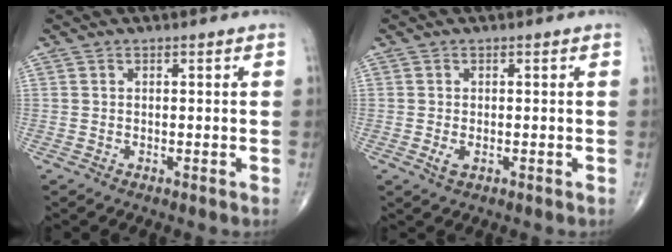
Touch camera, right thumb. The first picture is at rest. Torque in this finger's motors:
{"motor_torque": [-0.18, 0.05, 0.25, 0.09, -0.01]}